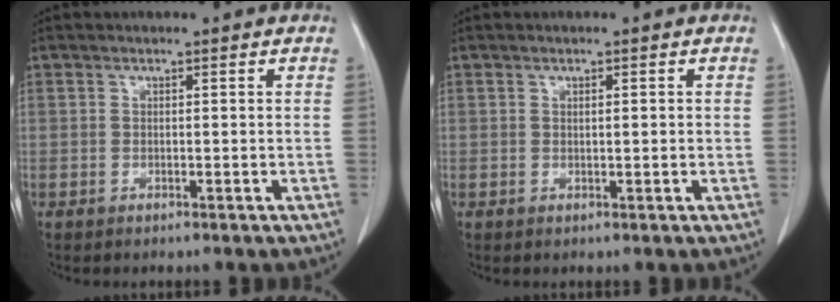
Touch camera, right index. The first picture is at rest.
{"total": 0.8, "force": [0.2, 0.2, 0.8], "torque": [-0.016, 0.001, 0.005]}